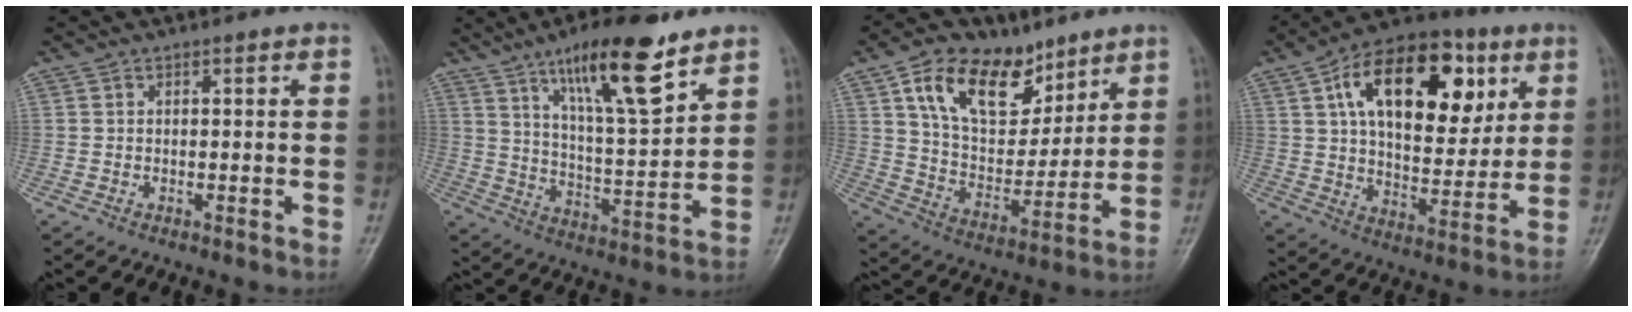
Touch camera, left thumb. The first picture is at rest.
{"total": 16.3, "force": [10.3, 4.1, 11.9], "torque": [-0.177, -0.057, 0.178]}
{"total": 17.6, "force": [9.8, 10.7, 9.9], "torque": [-0.123, -0.040, 0.181]}
{"total": 23.3, "force": [8.5, 12.8, 17.5], "torque": [-0.236, -0.009, 0.132]}